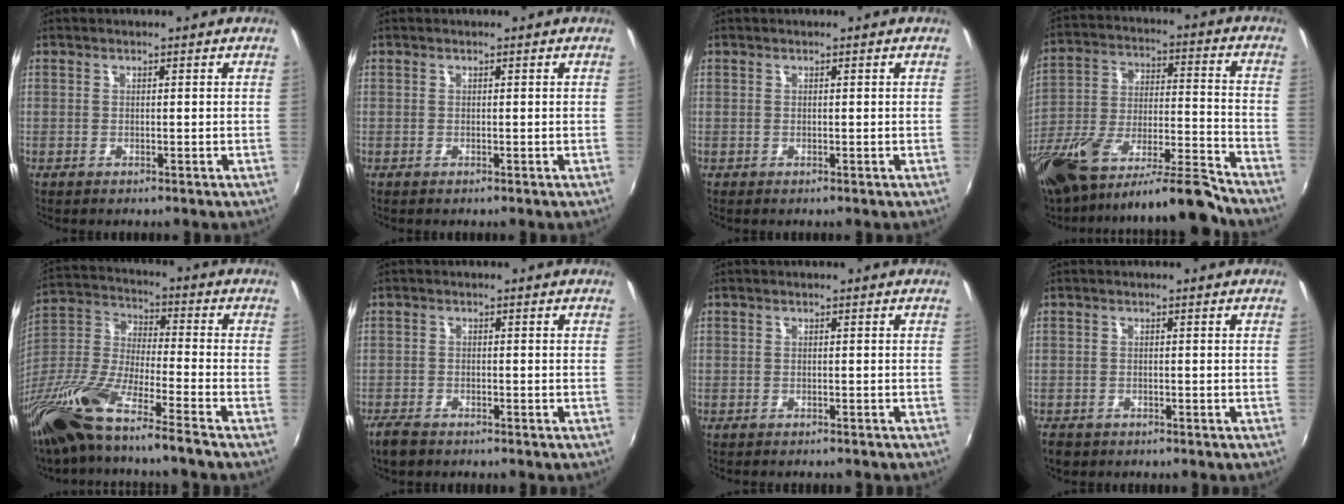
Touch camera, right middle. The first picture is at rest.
{"total": 0.0}
{"total": 0.0}
{"total": 19.7, "force": [-15.6, 3.0, 11.6], "torque": [-0.217, -0.038, -0.264]}
{"total": 17.7, "force": [-13.3, 1.0, 11.6], "torque": [-0.236, -0.033, -0.261]}
{"total": 3.6, "force": [-3.0, 1.4, 1.4], "torque": [-0.044, -0.010, -0.061]}
{"total": 2.3, "force": [-2.1, 0.6, 0.8], "torque": [-0.020, -0.012, -0.031]}
{"total": 2.6, "force": [-1.8, 1.6, 0.9], "torque": [-0.025, -0.007, -0.031]}